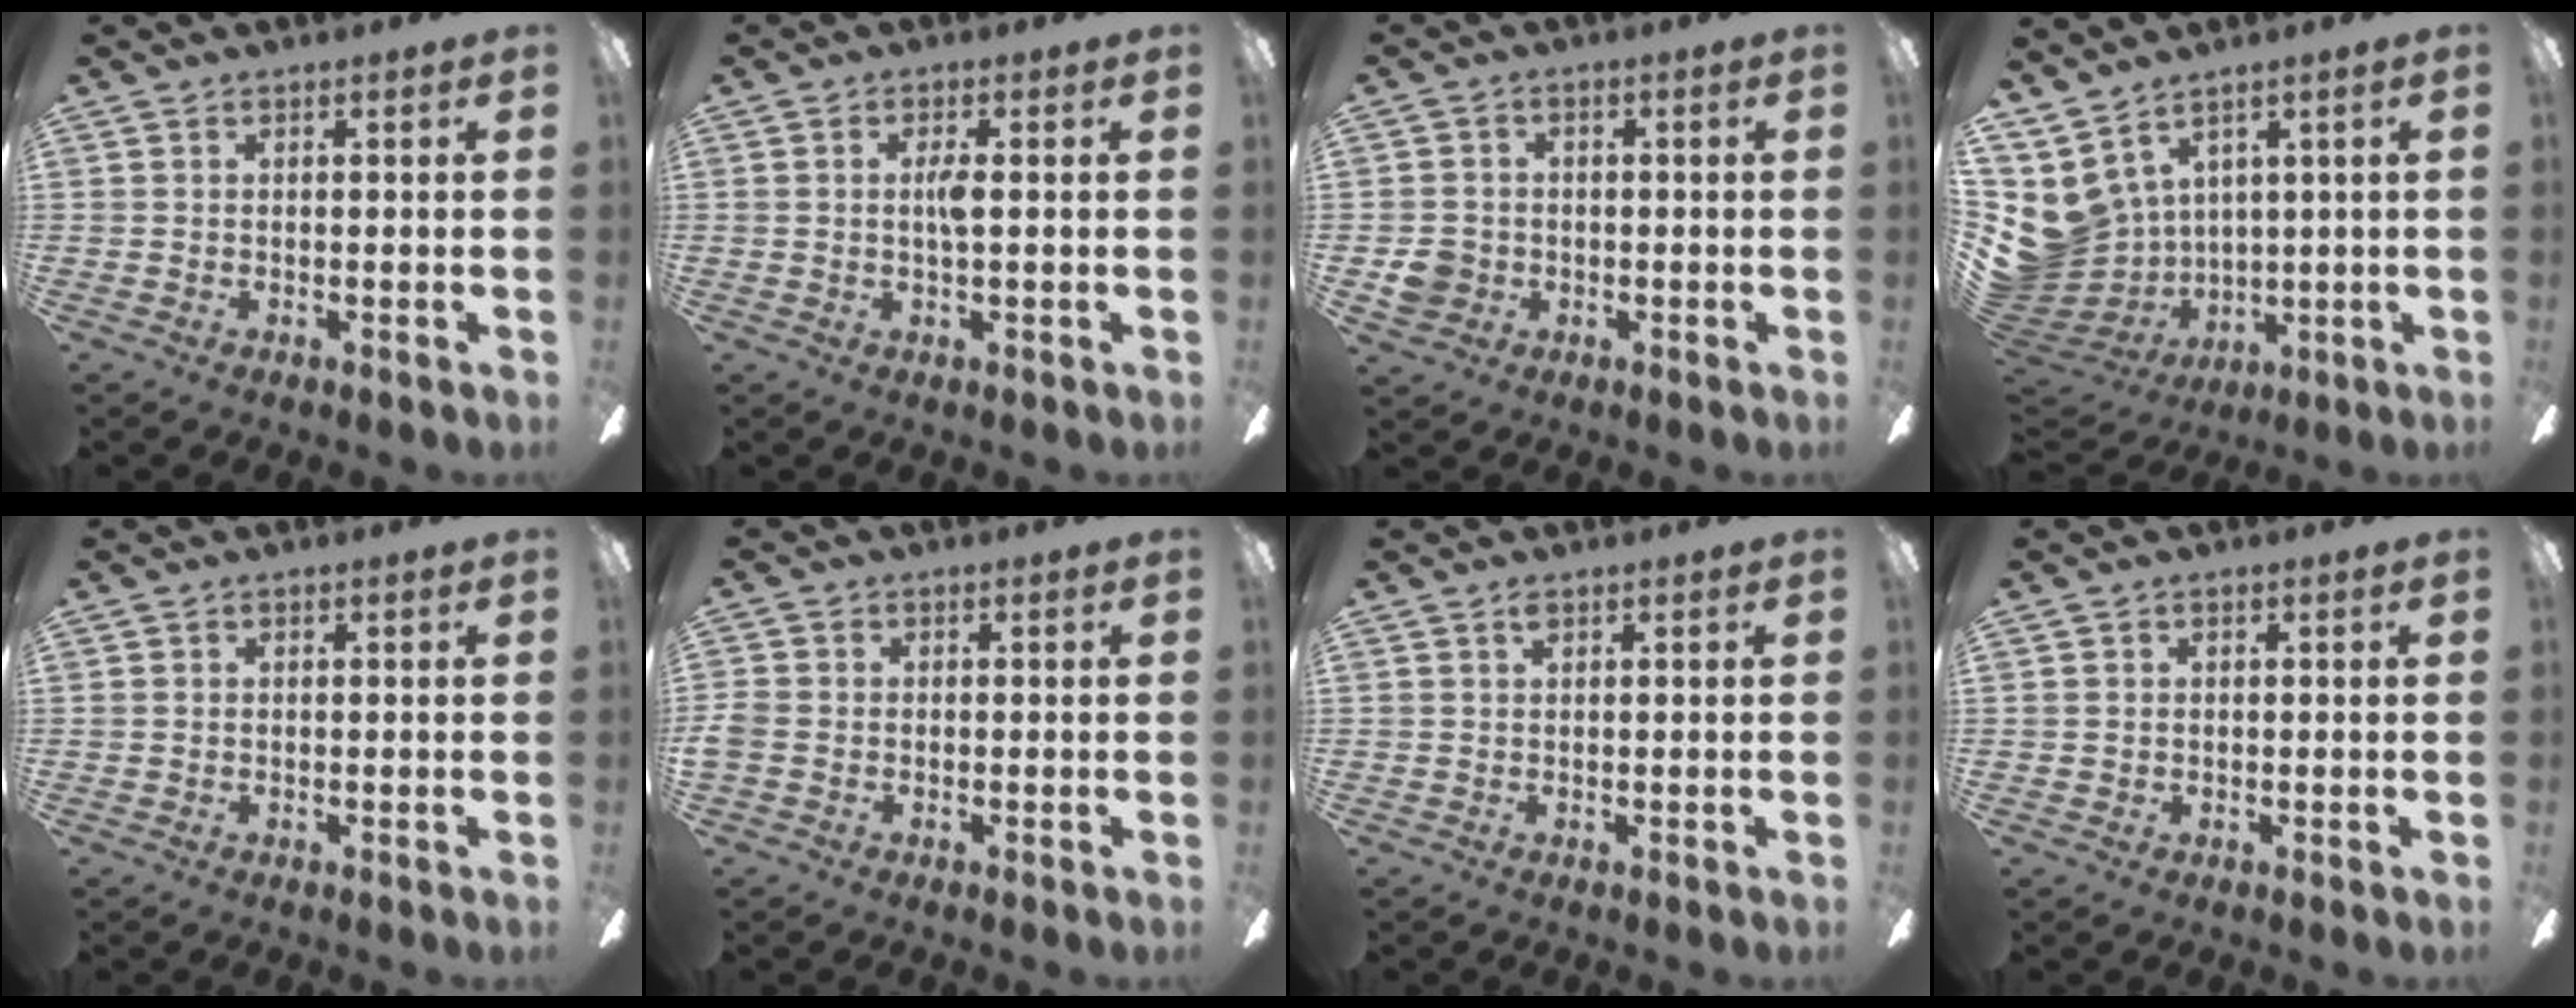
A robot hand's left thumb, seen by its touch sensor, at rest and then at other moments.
{"total": 2.8, "force": [0.3, 0.6, 2.7], "torque": [-0.053, 0.003, 0.003]}
{"total": 5.2, "force": [-1.2, 4.9, 1.4], "torque": [-0.016, 0.009, -0.020]}
{"total": 9.5, "force": [4.4, 7.8, 3.1], "torque": [-0.117, -0.049, 0.091]}
{"total": 0.0}
{"total": 2.4, "force": [-1.0, 1.7, 1.3], "torque": [-0.027, 0.006, -0.019]}
{"total": 0.9, "force": [0.6, 0.4, 0.6], "torque": [-0.014, 0.003, 0.011]}
{"total": 0.5, "force": [0.0, 0.5, -0.1], "torque": [0.002, 0.003, -0.001]}